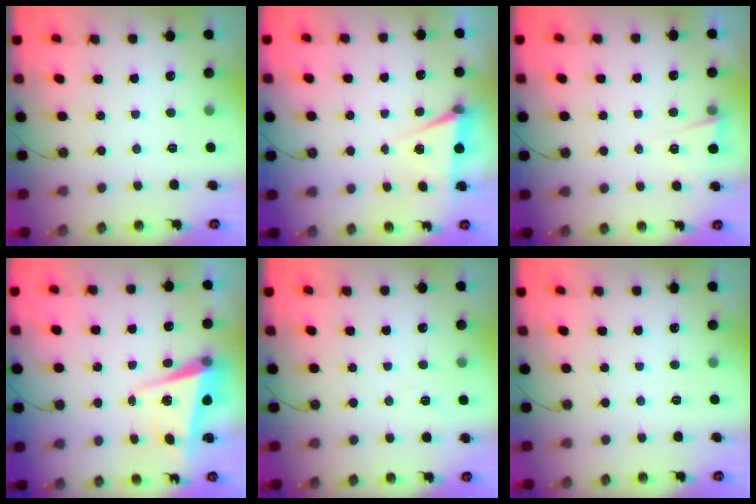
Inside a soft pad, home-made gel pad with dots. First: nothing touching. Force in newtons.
{"total": 4.8, "press": 1.8, "slide": 4.5}
{"total": 2.8, "press": 2.3, "slide": 1.6}
{"total": 5.4, "press": 5.3, "slide": 1.0}
{"total": 3.1, "press": 2.0, "slide": 2.3}
{"total": 0.0}